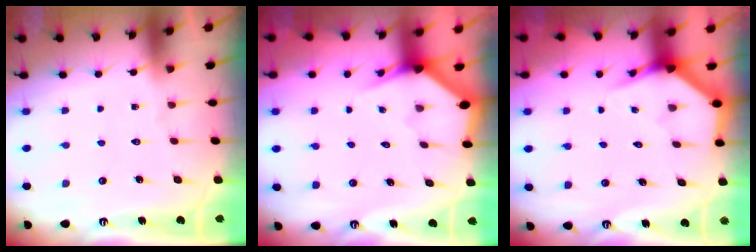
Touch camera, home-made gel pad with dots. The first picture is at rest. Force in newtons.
{"total": 2.8, "press": 2.8, "slide": 0.2}
{"total": 3.8, "press": 3.8, "slide": 0.2}